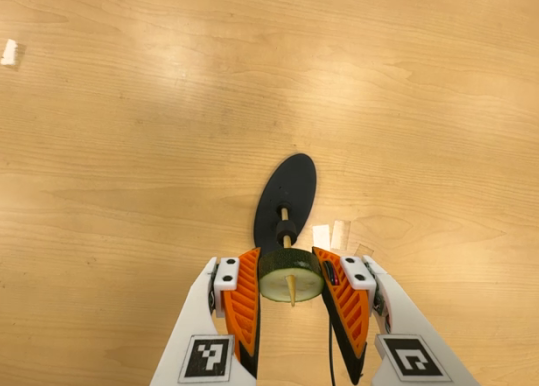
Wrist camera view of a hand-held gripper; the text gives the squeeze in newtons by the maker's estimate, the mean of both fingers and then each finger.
{"total": 10.7, "left": 10.6, "right": 10.7}